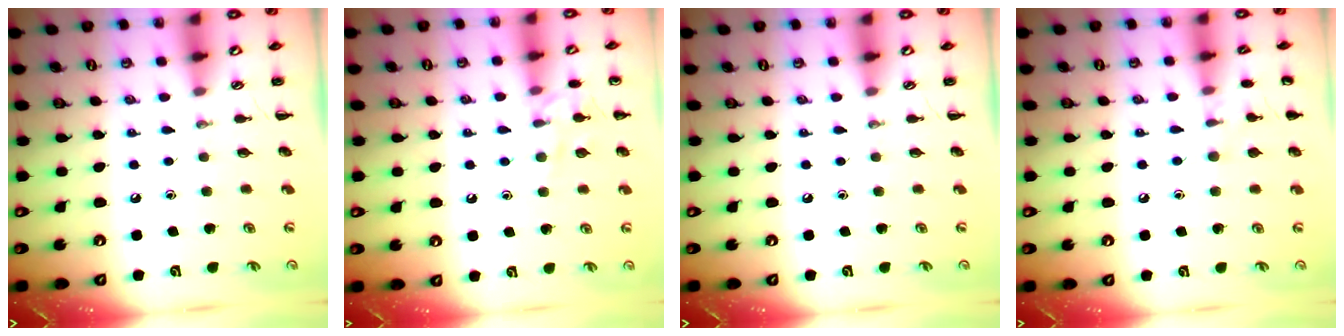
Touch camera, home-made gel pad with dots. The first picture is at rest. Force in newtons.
{"total": 9.1, "press": 9.1, "slide": 1.1}
{"total": 0.0}
{"total": 7.3, "press": 7.1, "slide": 1.9}